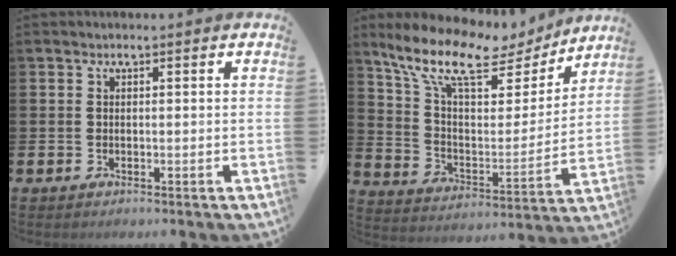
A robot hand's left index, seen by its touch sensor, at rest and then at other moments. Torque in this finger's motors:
{"motor_torque": [1.38, -0.76, 0.24, 0.21]}